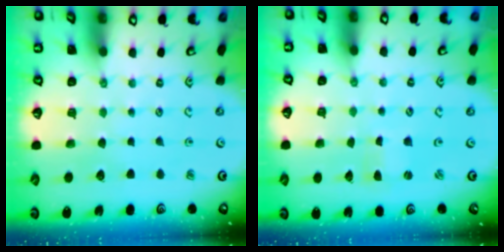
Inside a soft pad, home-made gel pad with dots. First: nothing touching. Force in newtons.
{"total": 0.0}